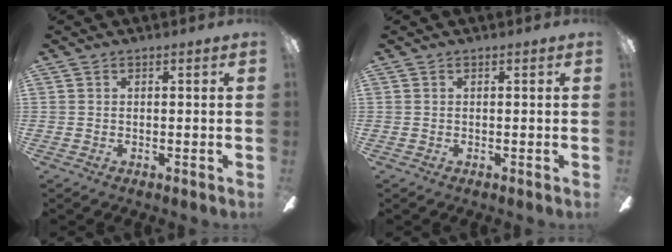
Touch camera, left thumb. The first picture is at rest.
{"total": 0.0}